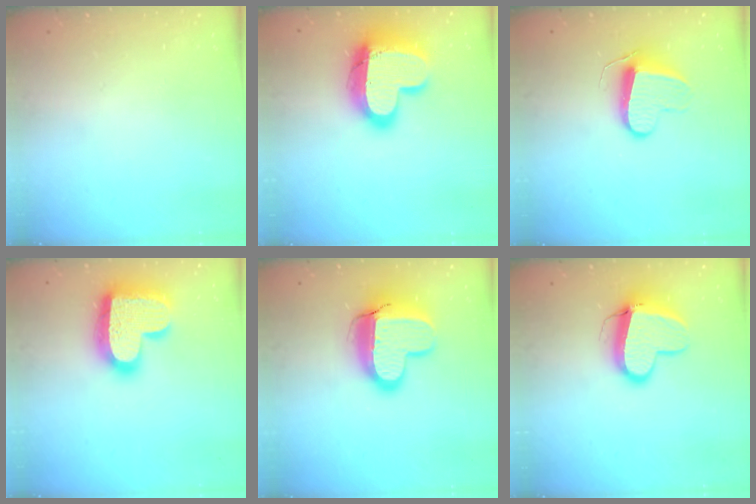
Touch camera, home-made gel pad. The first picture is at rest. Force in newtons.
{"total": 18.9, "press": 18.8, "slide": 1.5}
{"total": 9.9, "press": 9.9, "slide": 0.8}
{"total": 20.8, "press": 20.7, "slide": 1.5}
{"total": 14.6, "press": 14.5, "slide": 1.1}
{"total": 11.7, "press": 11.6, "slide": 1.3}